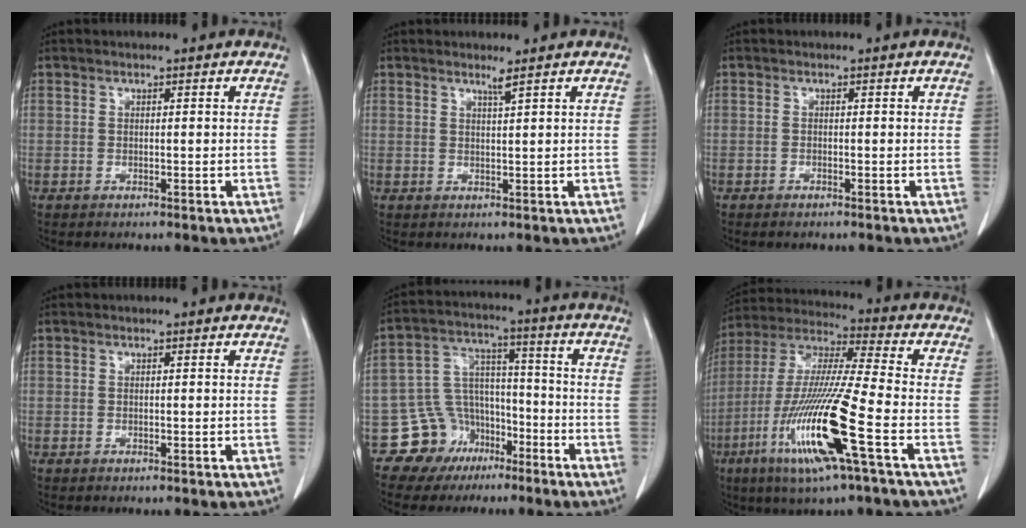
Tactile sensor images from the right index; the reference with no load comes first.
{"total": 1.2, "force": [0.9, -0.5, 0.7], "torque": [-0.028, -0.012, 0.020]}
{"total": 0.6, "force": [-0.5, 0.2, 0.3], "torque": [-0.010, -0.003, -0.004]}
{"total": 0.0}
{"total": 10.0, "force": [-5.9, 8.0, 0.9], "torque": [-0.012, 0.058, -0.089]}
{"total": 18.1, "force": [-6.9, 0.0, 16.7], "torque": [-0.353, -0.028, -0.136]}